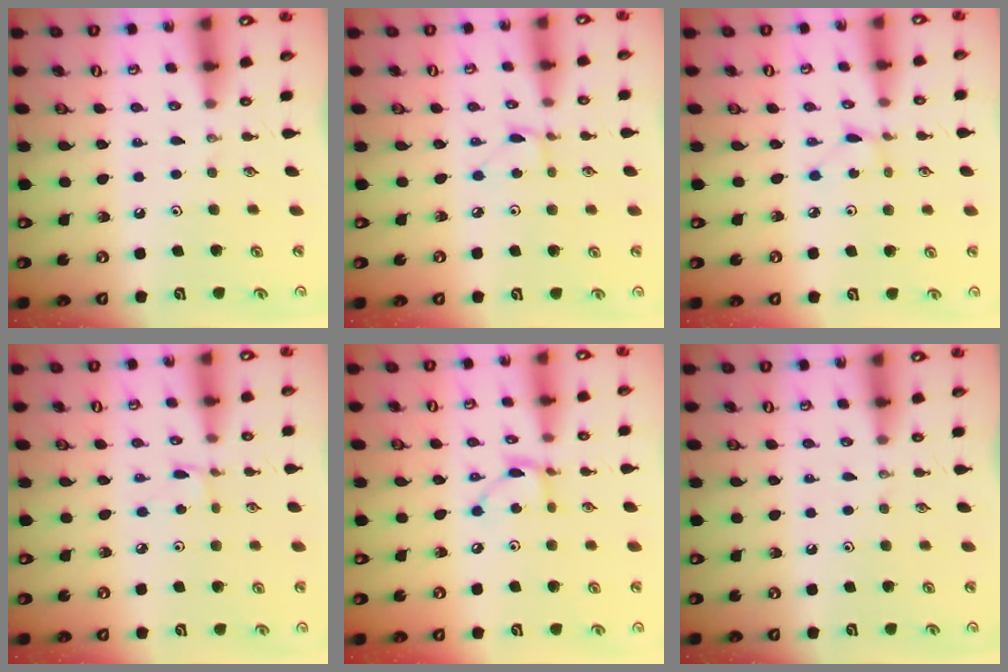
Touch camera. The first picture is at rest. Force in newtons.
{"total": 2.2, "press": 2.2, "slide": 0.3}
{"total": 1.1, "press": 1.1, "slide": 0.1}
{"total": 1.2, "press": 1.2, "slide": 0.1}
{"total": 7.1, "press": 7.1, "slide": 0.1}
{"total": 0.0}